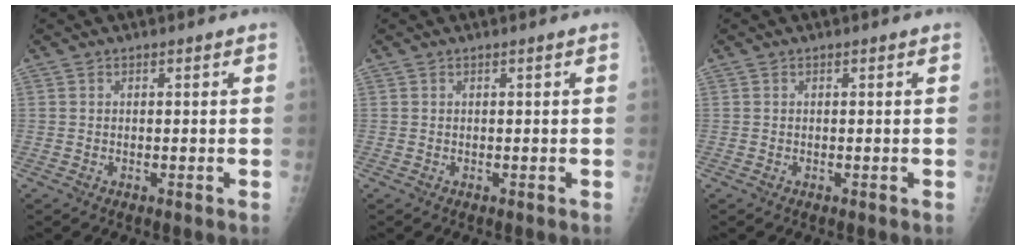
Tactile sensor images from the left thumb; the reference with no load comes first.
{"total": 0.0}
{"total": 0.0}